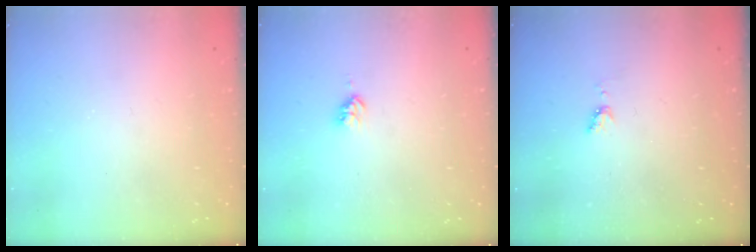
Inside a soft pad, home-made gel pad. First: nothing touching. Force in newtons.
{"total": 2.8, "press": 2.8, "slide": 0.3}
{"total": 4.0, "press": 4.0, "slide": 0.5}